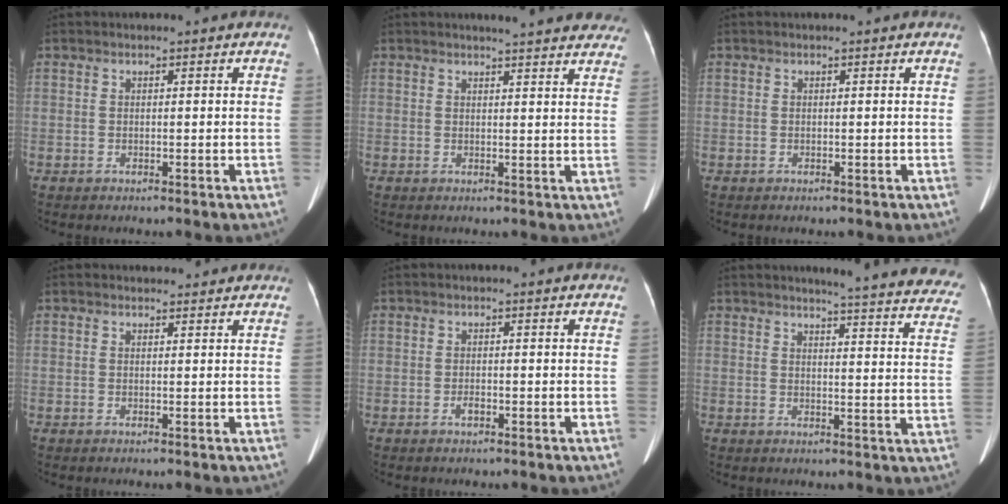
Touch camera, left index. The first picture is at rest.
{"total": 14.7, "force": [13.4, 2.2, 5.5], "torque": [-0.050, -0.009, 0.141]}
{"total": 0.0}
{"total": 2.1, "force": [2.0, 0.7, 0.1], "torque": [-0.006, 0.009, 0.022]}
{"total": 1.0, "force": [-0.6, 0.4, 0.7], "torque": [-0.015, 0.000, -0.008]}
{"total": 22.0, "force": [20.6, 1.4, 7.5], "torque": [-0.081, -0.098, 0.213]}